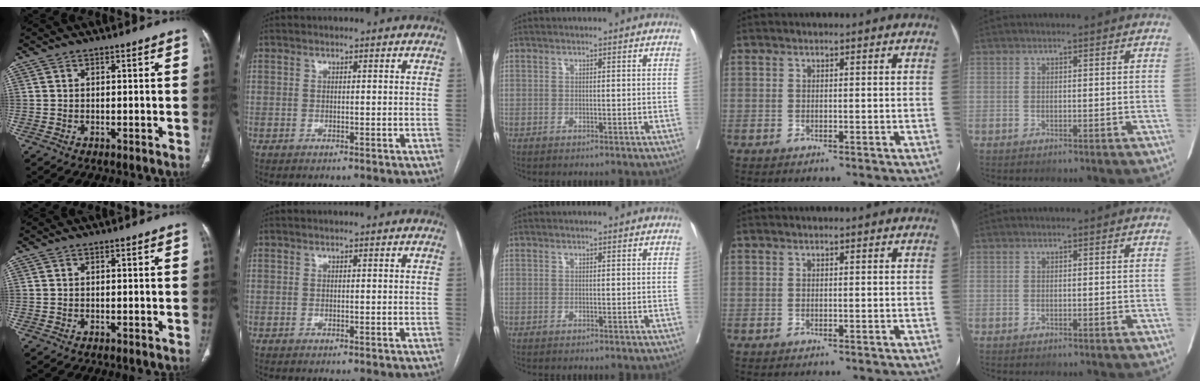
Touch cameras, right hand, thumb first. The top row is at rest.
{}